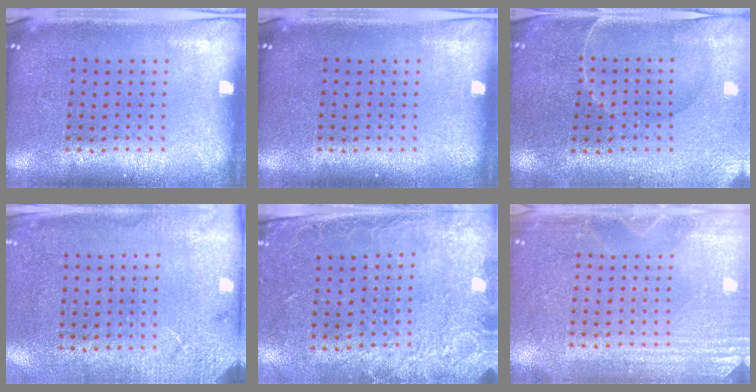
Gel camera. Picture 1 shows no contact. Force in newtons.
{"total": 0.0}
{"total": 0.6, "press": 0.4, "slide": 0.5}
{"total": 2.7, "press": 2.2, "slide": 1.5}
{"total": 2.6, "press": 1.9, "slide": 1.8}
{"total": 3.4, "press": 3.4, "slide": 0.5}